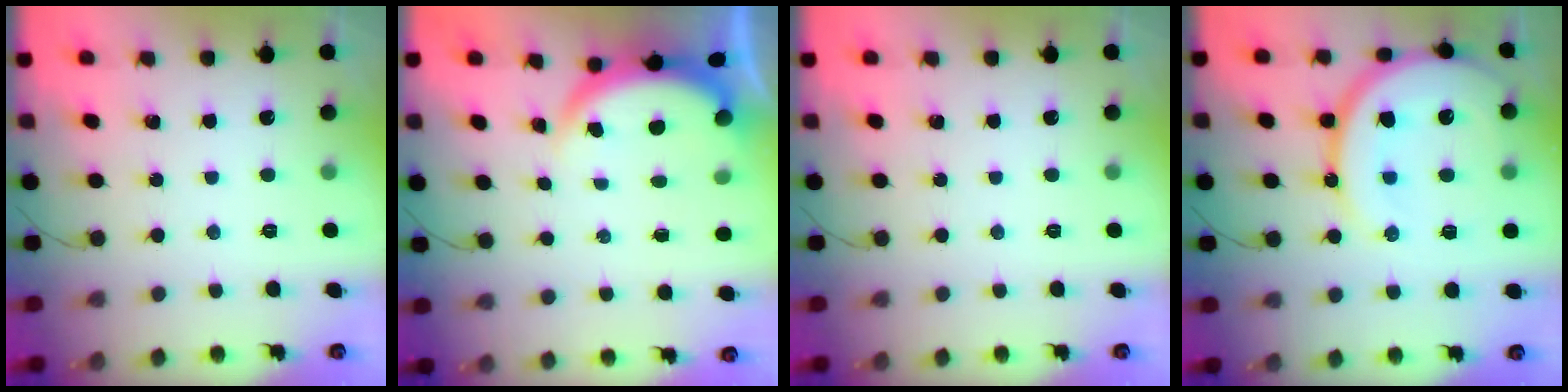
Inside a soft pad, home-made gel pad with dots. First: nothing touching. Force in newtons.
{"total": 4.0, "press": 3.8, "slide": 1.0}
{"total": 0.0}
{"total": 16.9, "press": 16.8, "slide": 1.8}